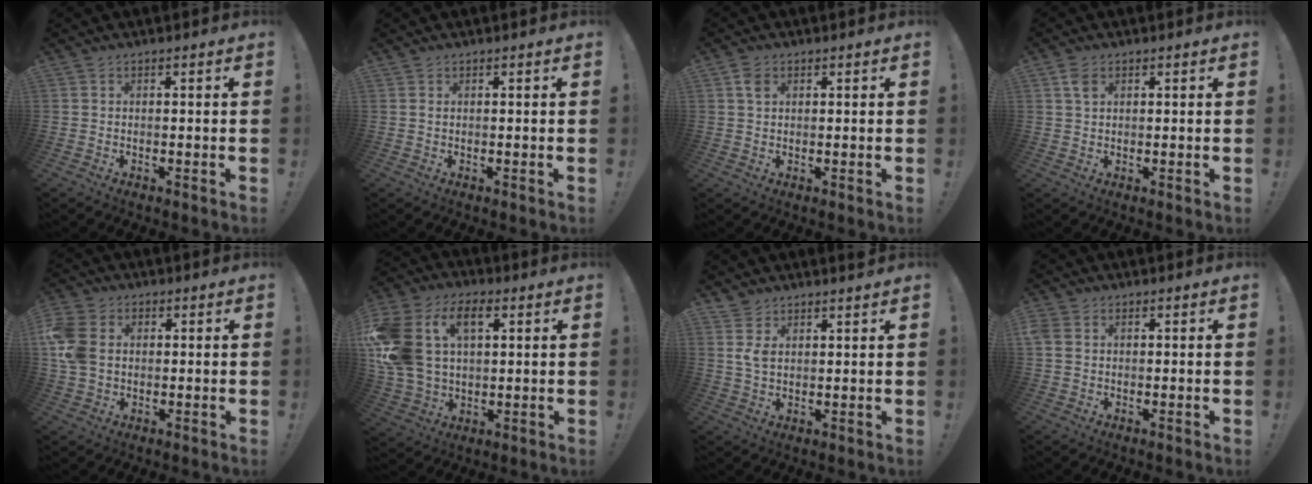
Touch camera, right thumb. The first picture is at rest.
{"total": 0.6, "force": [0.2, 0.3, 0.4], "torque": [-0.004, -0.001, 0.003]}
{"total": 2.9, "force": [1.3, 1.8, 1.8], "torque": [-0.023, -0.004, 0.021]}
{"total": 3.2, "force": [1.5, 1.9, 2.1], "torque": [-0.030, -0.004, 0.025]}
{"total": 10.8, "force": [1.1, 8.2, 7.0], "torque": [-0.142, 0.003, 0.023]}
{"total": 20.1, "force": [6.2, 13.7, 13.3], "torque": [-0.276, -0.016, 0.110]}
{"total": 4.8, "force": [2.7, 2.6, 3.0], "torque": [-0.049, -0.015, 0.052]}
{"total": 3.6, "force": [1.1, 2.8, 2.1], "torque": [-0.041, 0.000, 0.020]}